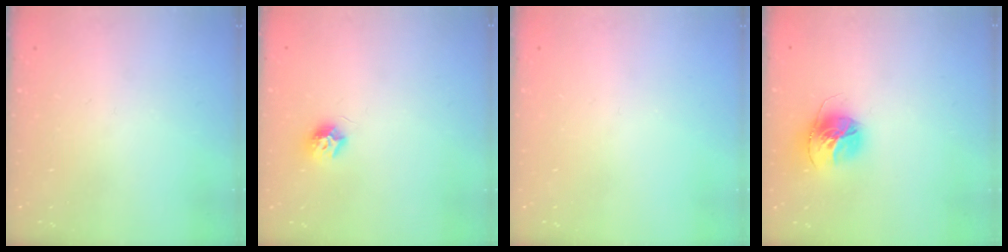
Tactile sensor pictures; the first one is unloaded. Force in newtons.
{"total": 7.6, "press": 7.6, "slide": 0.2}
{"total": 0.0}
{"total": 14.3, "press": 14.3, "slide": 1.5}